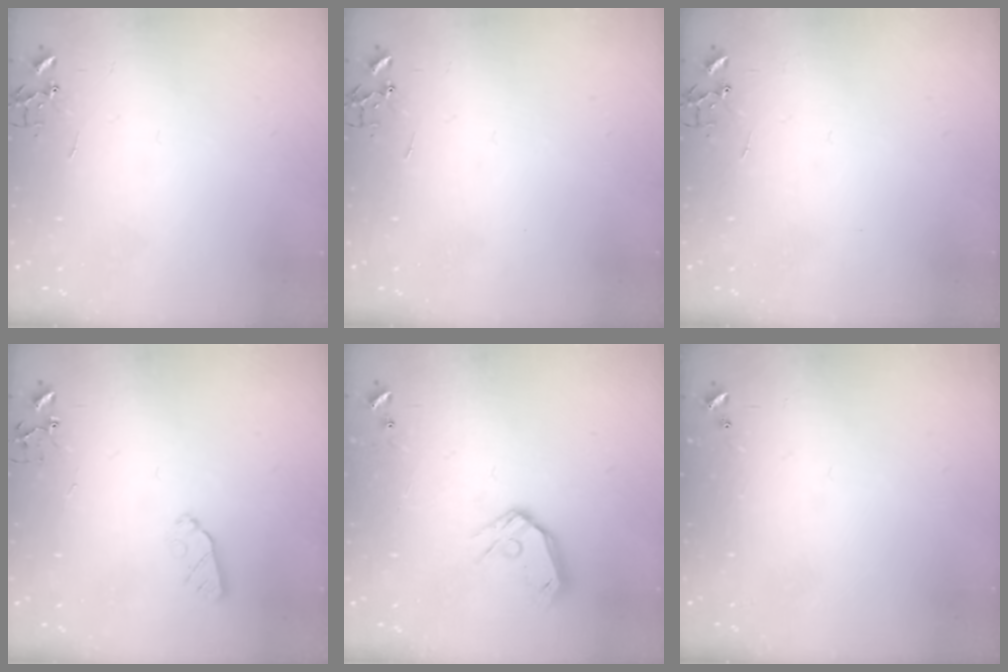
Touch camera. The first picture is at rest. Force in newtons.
{"total": 0.0}
{"total": 0.0}
{"total": 5.5, "press": 5.4, "slide": 1.1}
{"total": 10.4, "press": 10.2, "slide": 1.6}
{"total": 0.0}